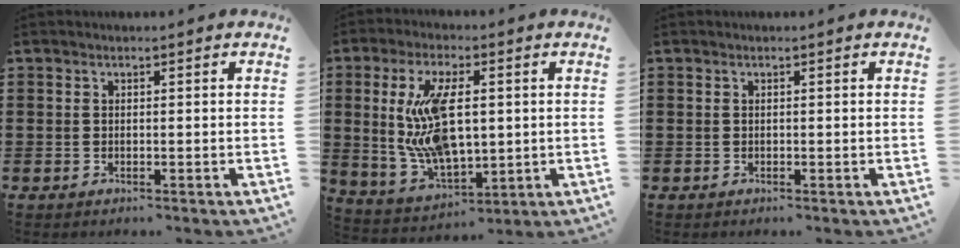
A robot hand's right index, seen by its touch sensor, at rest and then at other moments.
{"total": 12.1, "force": [1.5, 5.9, 10.4], "torque": [-0.221, -0.004, 0.023]}
{"total": 0.0}